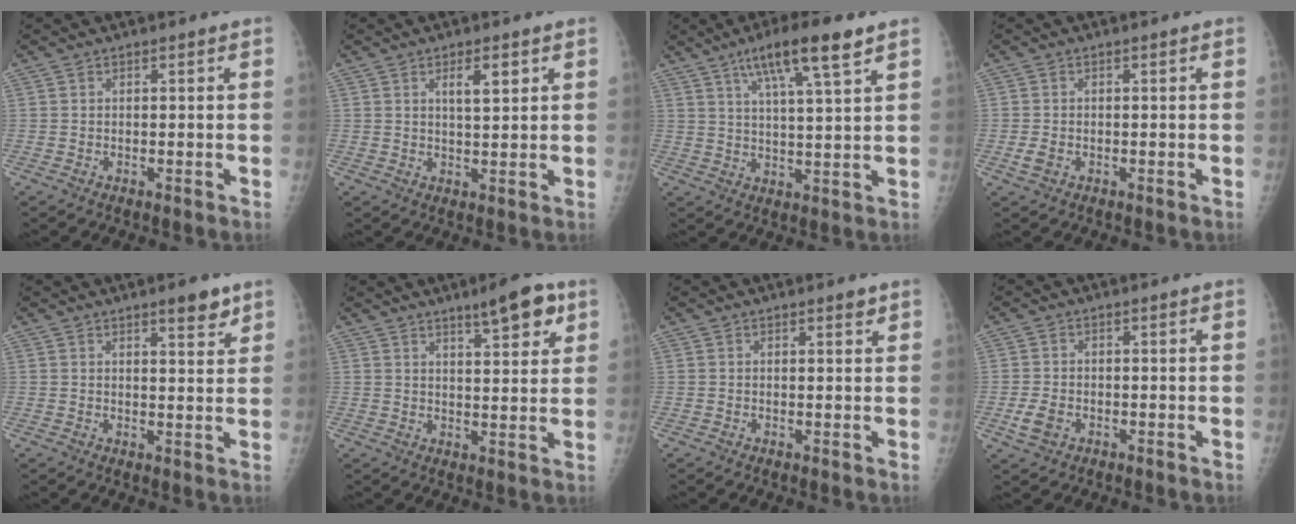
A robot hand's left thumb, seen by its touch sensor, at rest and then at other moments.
{"total": 4.1, "force": [1.9, 1.3, 3.4], "torque": [-0.049, -0.012, 0.033]}
{"total": 11.0, "force": [6.4, 1.2, 8.8], "torque": [-0.153, -0.018, 0.109]}
{"total": 2.0, "force": [-0.7, 1.3, 1.3], "torque": [-0.028, 0.002, -0.015]}
{"total": 4.3, "force": [3.0, 1.1, 2.8], "torque": [-0.030, -0.020, 0.042]}
{"total": 7.8, "force": [4.8, 2.0, 5.8], "torque": [-0.071, -0.023, 0.070]}
{"total": 0.9, "force": [0.6, 0.2, 0.5], "torque": [-0.006, -0.004, 0.009]}
{"total": 3.5, "force": [-1.3, 2.4, 2.2], "torque": [-0.042, 0.004, -0.023]}